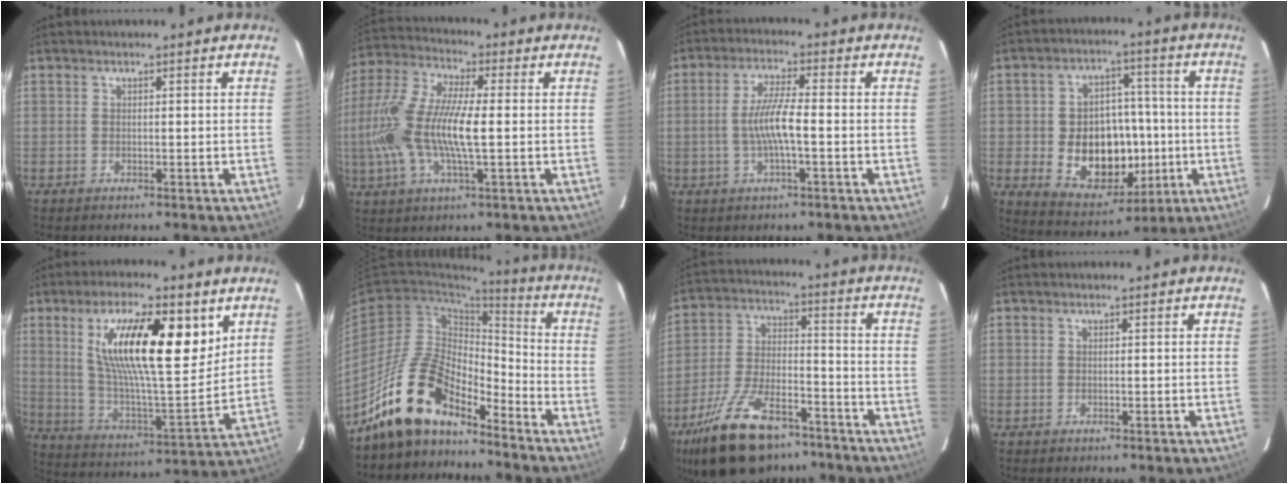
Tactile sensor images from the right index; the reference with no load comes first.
{"total": 17.1, "force": [-1.5, 4.5, 16.4], "torque": [-0.332, -0.001, -0.035]}
{"total": 6.6, "force": [-1.3, 0.6, 6.4], "torque": [-0.126, 0.002, -0.024]}
{"total": 14.5, "force": [-2.3, 11.1, 8.9], "torque": [-0.179, 0.008, -0.012]}
{"total": 21.6, "force": [8.9, 6.1, 18.6], "torque": [-0.319, 0.005, 0.157]}
{"total": 15.0, "force": [-12.1, 5.6, 6.9], "torque": [-0.136, 0.017, -0.230]}
{"total": 20.5, "force": [-14.3, 9.2, 11.5], "torque": [-0.233, -0.012, -0.237]}
{"total": 0.0}